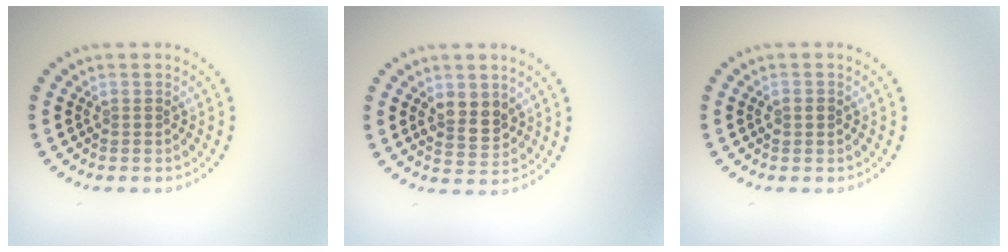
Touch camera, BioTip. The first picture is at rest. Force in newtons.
{"total": 3.0, "press": 2.9, "slide": 0.8}
{"total": 1.3, "press": 1.3, "slide": 0.1}